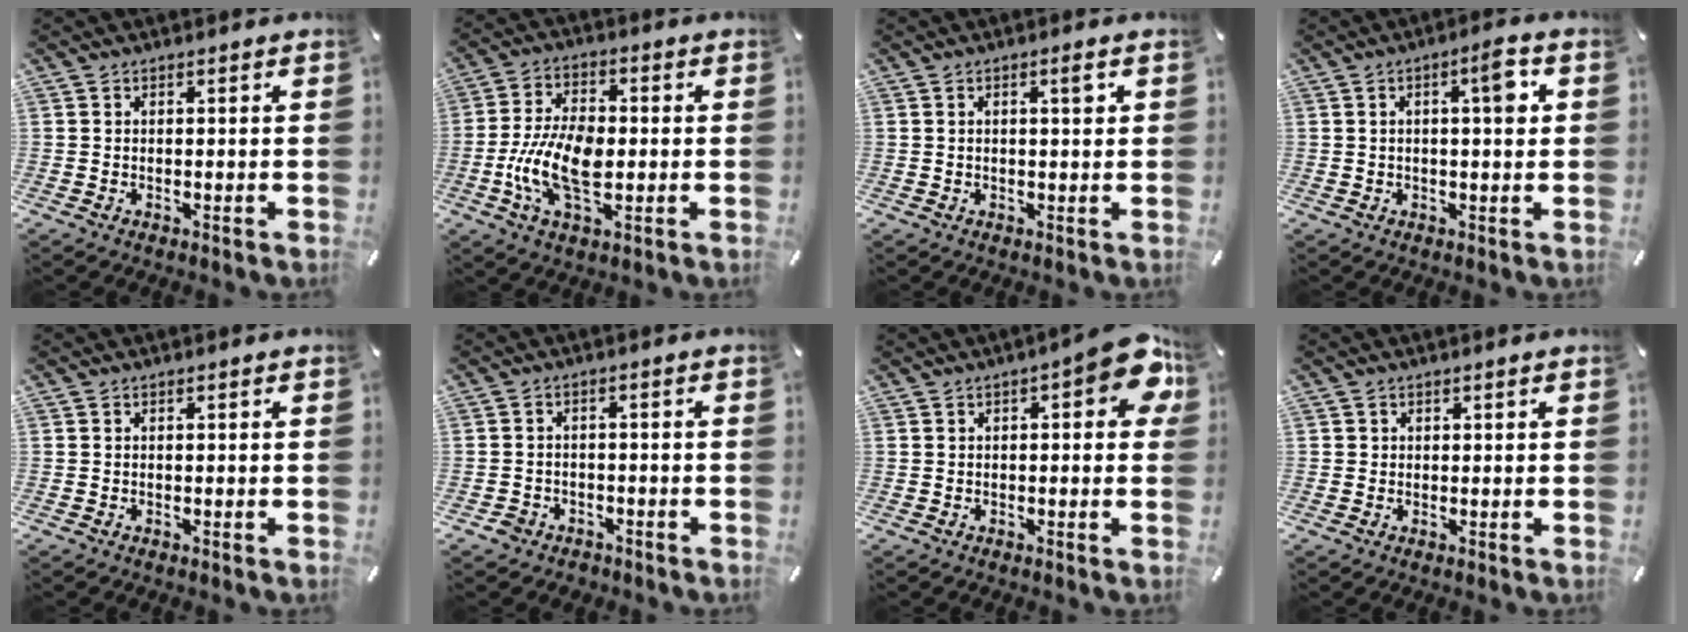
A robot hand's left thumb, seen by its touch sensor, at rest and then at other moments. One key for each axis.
{"total": 12.1, "fx": -2.3, "fy": 6.8, "fz": 9.8, "tx": -0.215, "ty": 0.002, "tz": -0.040}
{"total": 2.6, "fx": 0.8, "fy": 0.6, "fz": 2.4, "tx": -0.040, "ty": 0.002, "tz": 0.009}
{"total": 6.4, "fx": 1.5, "fy": 1.5, "fz": 6.1, "tx": -0.079, "ty": -0.008, "tz": 0.013}
{"total": 0.0}
{"total": 3.0, "fx": -2.0, "fy": 2.2, "fz": 0.5, "tx": -0.007, "ty": 0.011, "tz": -0.042}
{"total": 9.7, "fx": 2.6, "fy": 3.6, "fz": 8.6, "tx": -0.101, "ty": -0.016, "tz": 0.040}
{"total": 0.7, "fx": 0.3, "fy": 0.7, "fz": 0.0, "tx": 0.000, "ty": 0.003, "tz": 0.006}